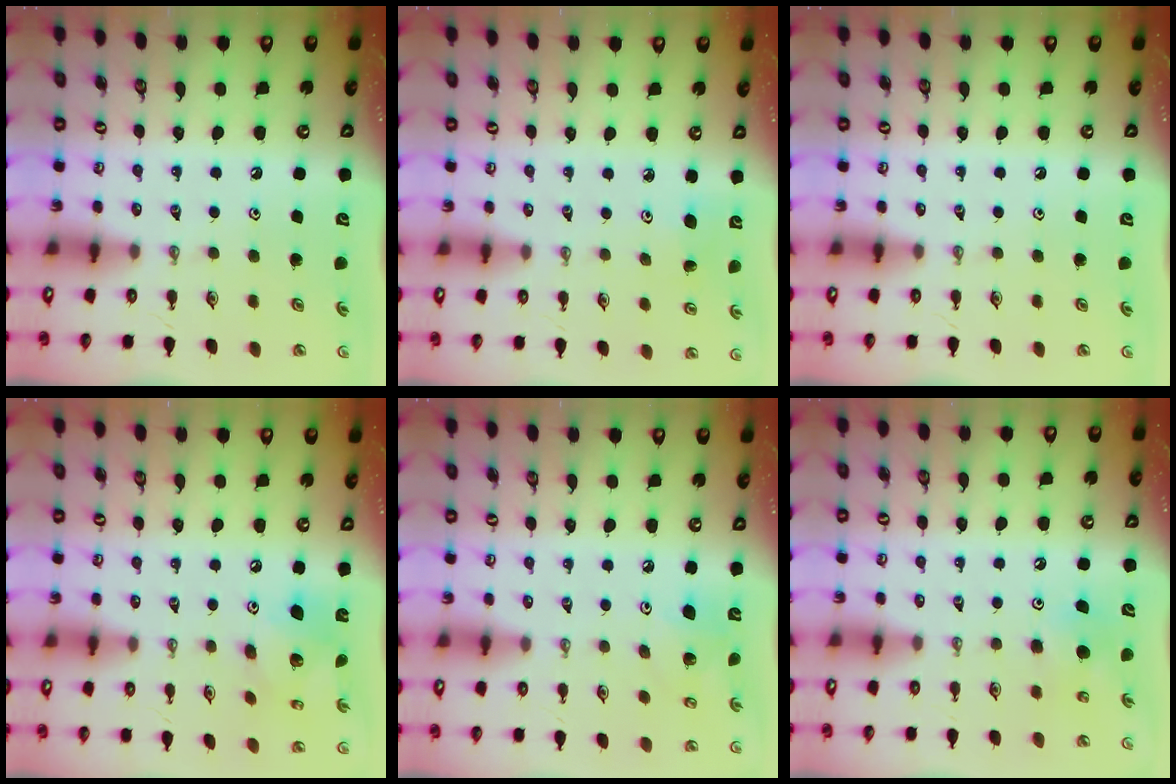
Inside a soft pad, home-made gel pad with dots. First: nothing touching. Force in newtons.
{"total": 4.7, "press": 4.6, "slide": 0.5}
{"total": 0.0}
{"total": 12.3, "press": 12.2, "slide": 1.1}
{"total": 8.6, "press": 8.4, "slide": 1.7}
{"total": 6.1, "press": 6.1, "slide": 0.5}